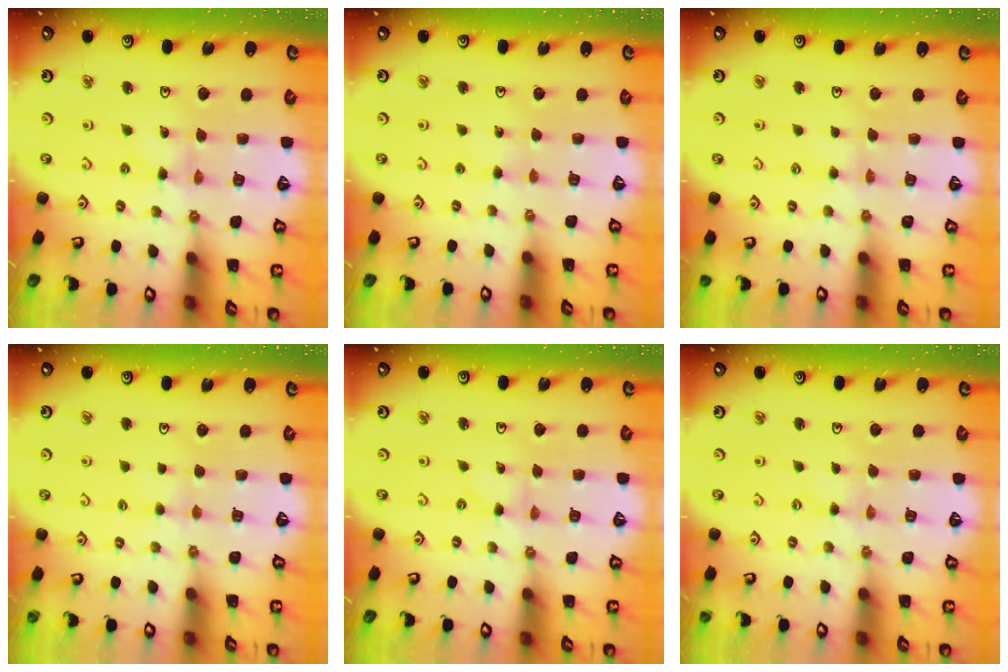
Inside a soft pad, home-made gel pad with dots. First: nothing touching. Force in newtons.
{"total": 2.3, "press": 2.3, "slide": 0.3}
{"total": 2.5, "press": 2.5, "slide": 0.4}
{"total": 3.2, "press": 3.2, "slide": 0.5}
{"total": 0.0}
{"total": 0.5, "press": 0.5, "slide": 0.1}